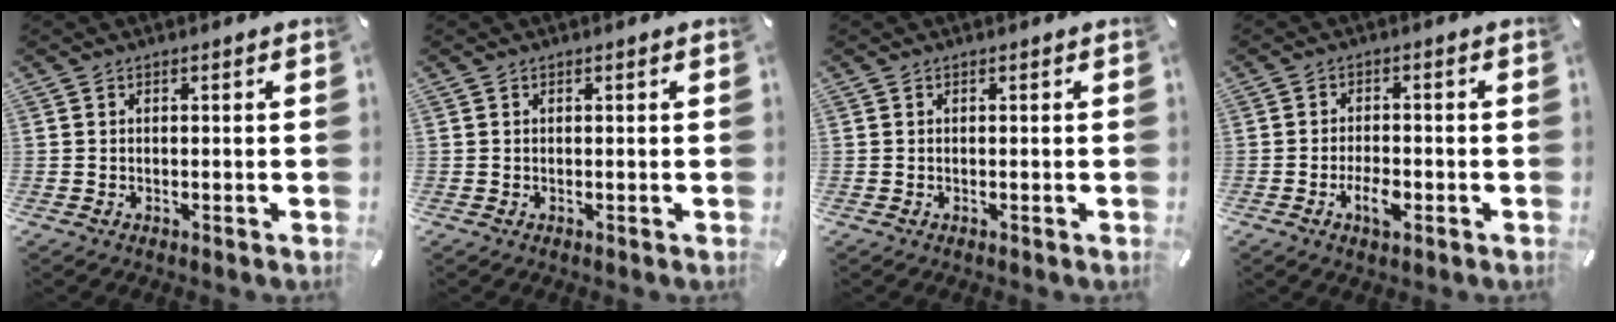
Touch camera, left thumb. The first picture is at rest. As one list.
[{"total": 0.0}, {"total": 0.0}, {"total": 4.9, "force": [-2.1, 2.3, 3.8], "torque": [-0.073, 0.006, -0.037]}]